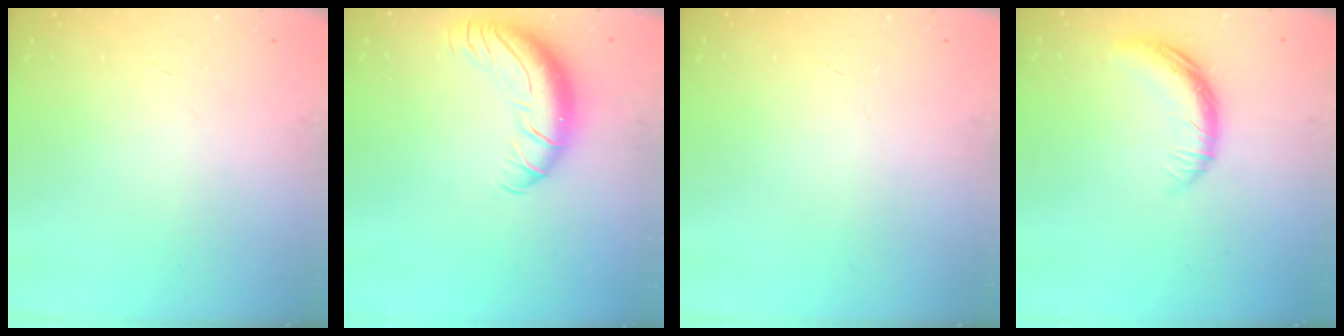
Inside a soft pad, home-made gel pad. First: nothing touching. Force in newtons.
{"total": 12.6, "press": 12.3, "slide": 2.8}
{"total": 0.0}
{"total": 10.8, "press": 10.8, "slide": 1.0}